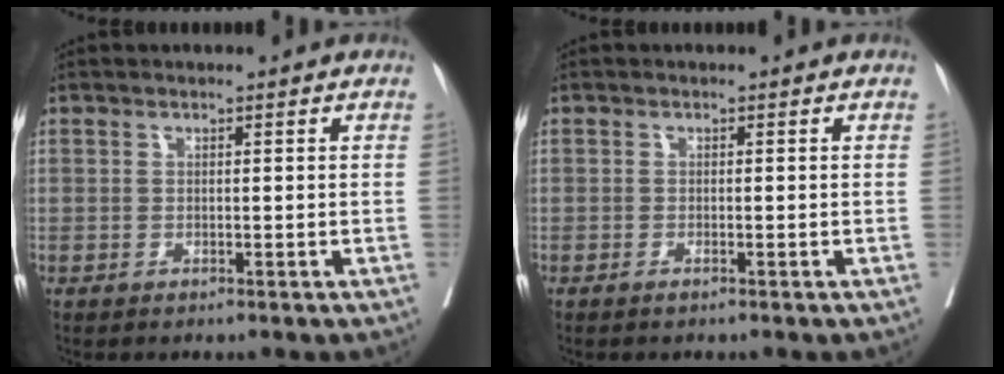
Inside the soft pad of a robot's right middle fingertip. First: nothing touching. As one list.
[{"total": 0.8, "force": [-0.5, 0.0, 0.6], "torque": [-0.015, -0.002, -0.010]}]